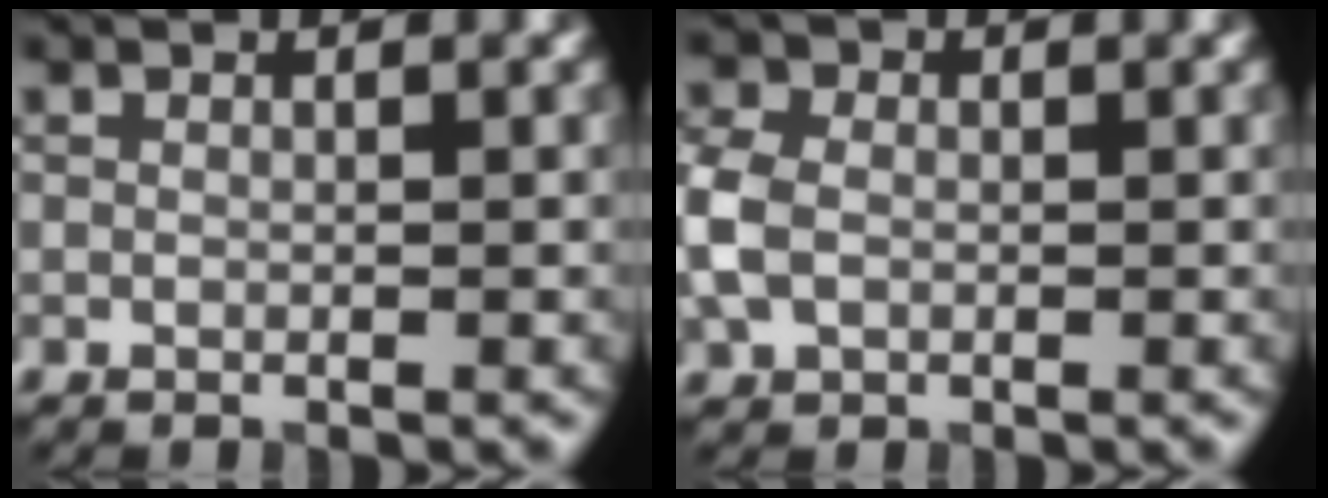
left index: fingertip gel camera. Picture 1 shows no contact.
{"total": 3.9, "force": [-0.5, 3.0, 2.5], "torque": [-0.071, 0.002, -0.016]}